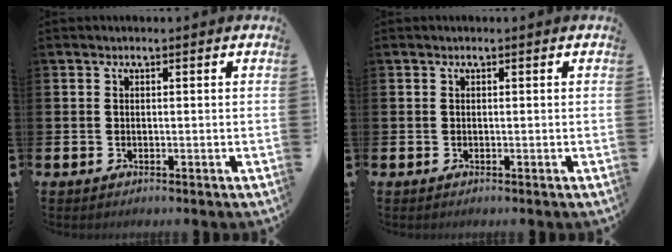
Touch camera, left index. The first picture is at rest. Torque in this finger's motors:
{"motor_torque": [-0.04, 0.03, 0.07, 0.00]}